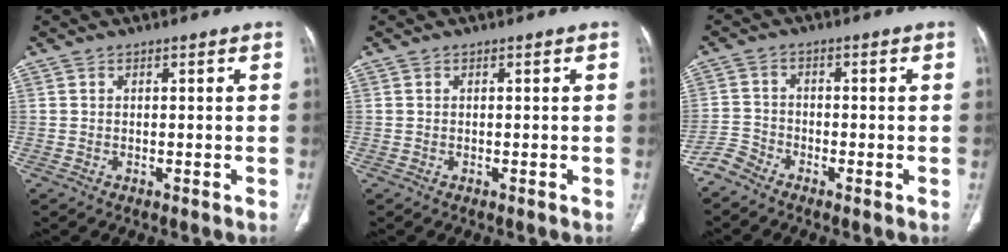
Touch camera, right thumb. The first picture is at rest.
{"total": 0.0}
{"total": 3.0, "force": [-2.9, 0.9, 0.0], "torque": [0.002, -0.003, -0.070]}